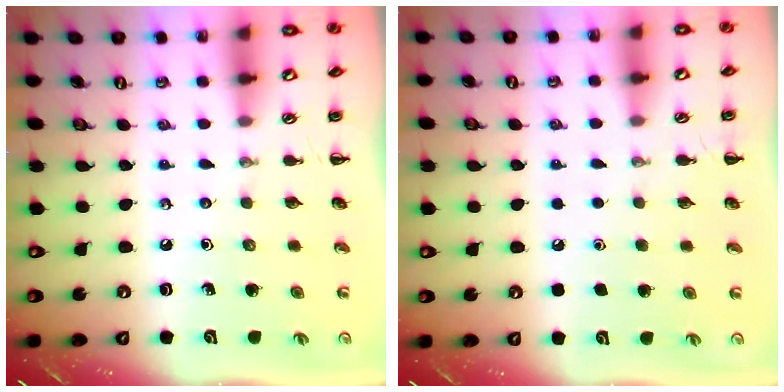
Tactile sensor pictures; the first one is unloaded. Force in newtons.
{"total": 1.8, "press": 1.8, "slide": 0.1}